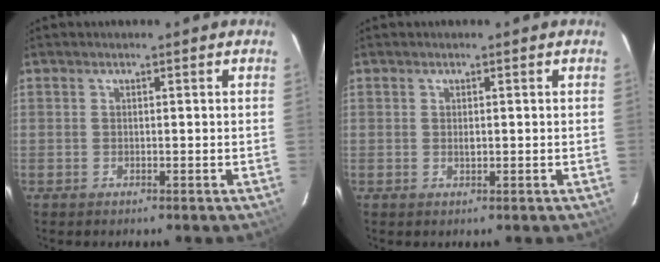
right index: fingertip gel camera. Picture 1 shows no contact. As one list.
[{"total": 0.8, "force": [0.0, 0.5, 0.7], "torque": [-0.011, 0.001, 0.001]}]